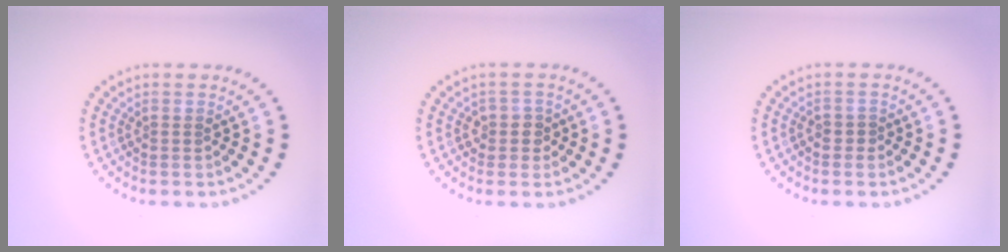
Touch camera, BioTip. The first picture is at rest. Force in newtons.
{"total": 1.8, "press": 1.5, "slide": 1.0}
{"total": 0.8, "press": 0.5, "slide": 0.6}